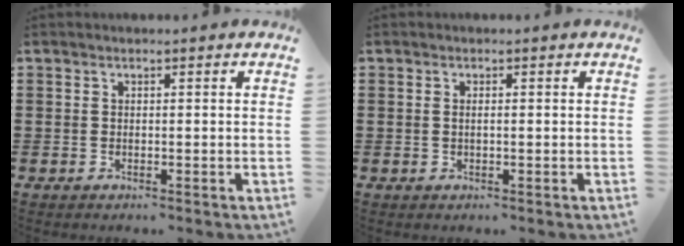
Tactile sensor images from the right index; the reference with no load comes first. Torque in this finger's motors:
{"motor_torque": [-0.36, 0.31, 0.03, -0.01]}